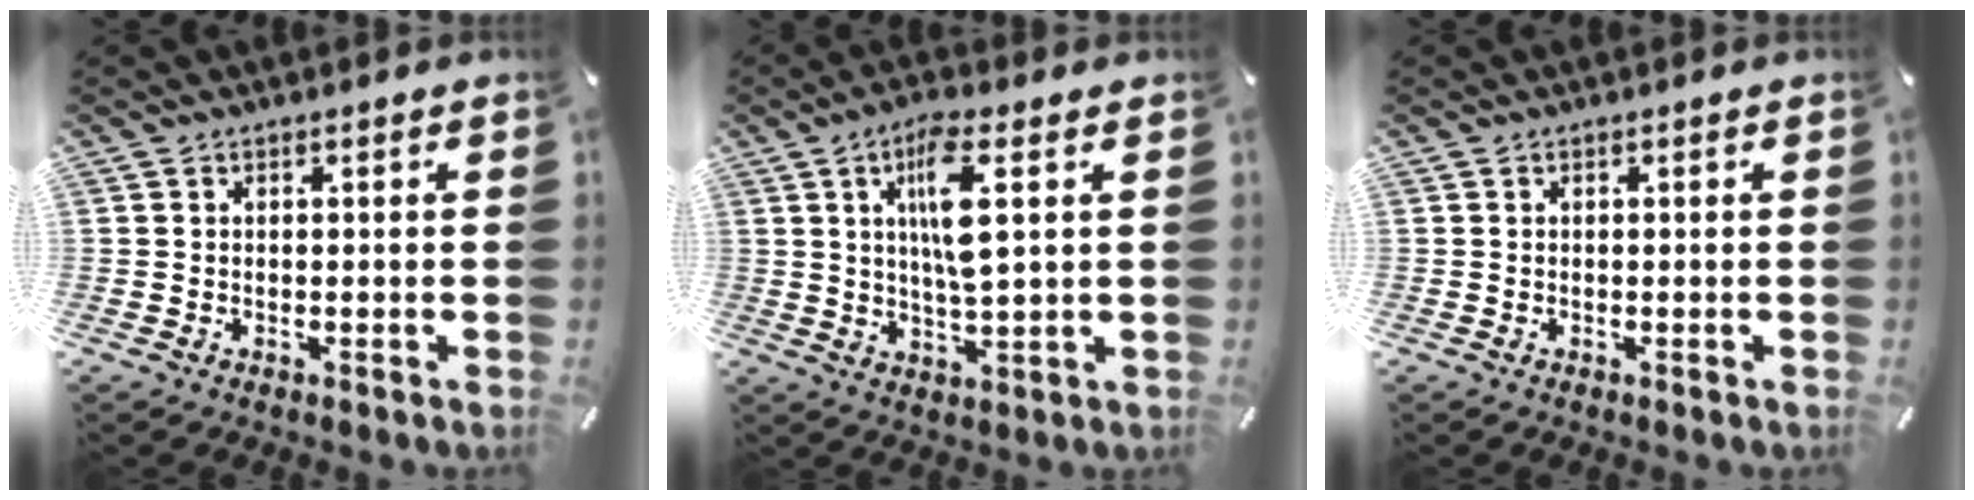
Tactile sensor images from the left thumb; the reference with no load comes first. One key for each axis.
{"total": 10.3, "fx": 3.2, "fy": 2.5, "fz": 9.5, "tx": -0.178, "ty": -0.005, "tz": 0.047}
{"total": 0.0}